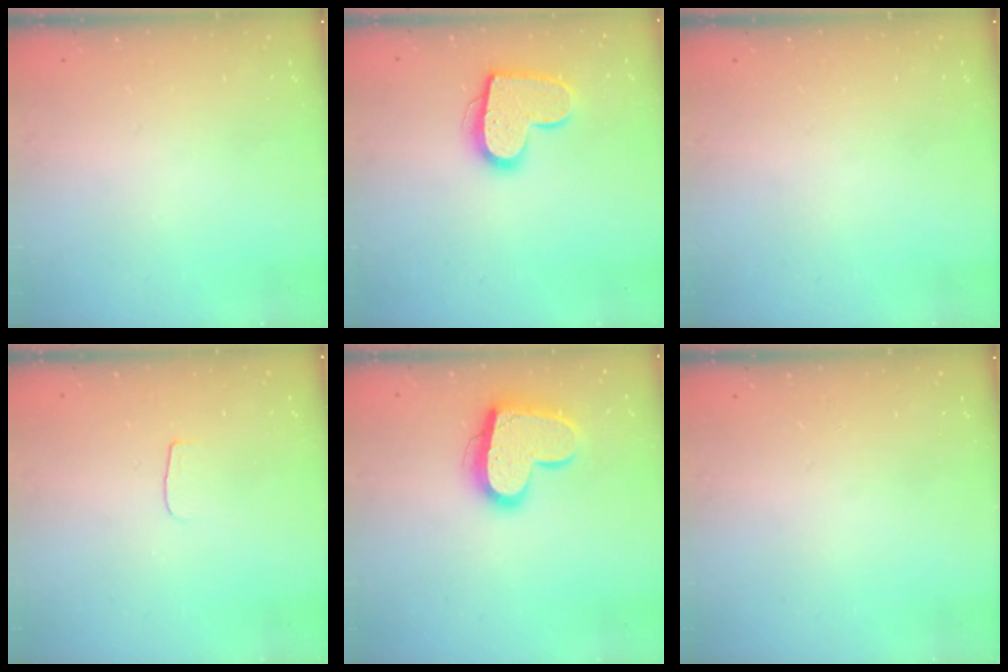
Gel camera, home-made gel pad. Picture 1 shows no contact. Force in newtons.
{"total": 13.9, "press": 13.9, "slide": 0.9}
{"total": 0.0}
{"total": 3.0, "press": 3.0, "slide": 0.3}
{"total": 15.9, "press": 15.9, "slide": 0.9}
{"total": 0.0}